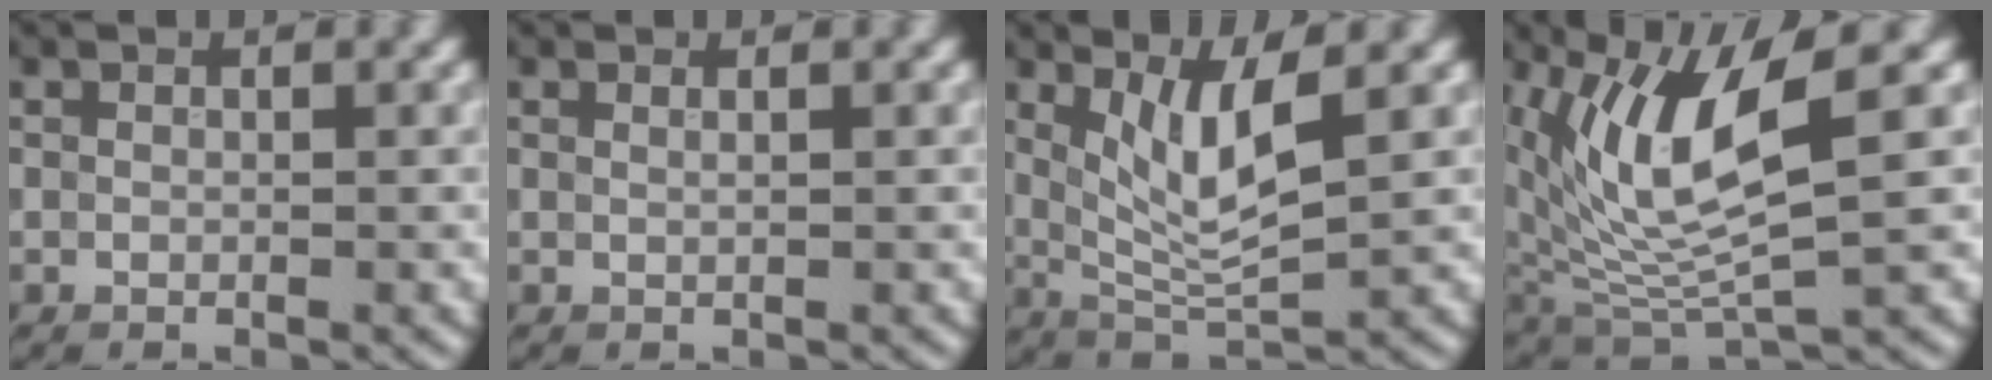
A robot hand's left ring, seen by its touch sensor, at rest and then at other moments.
{"total": 0.8, "force": [0.4, 0.3, 0.5], "torque": [-0.003, -0.002, 0.001]}
{"total": 4.9, "force": [1.6, 1.1, 4.5], "torque": [-0.092, -0.009, 0.040]}
{"total": 7.8, "force": [2.8, 2.4, 6.9], "torque": [-0.154, -0.011, 0.058]}